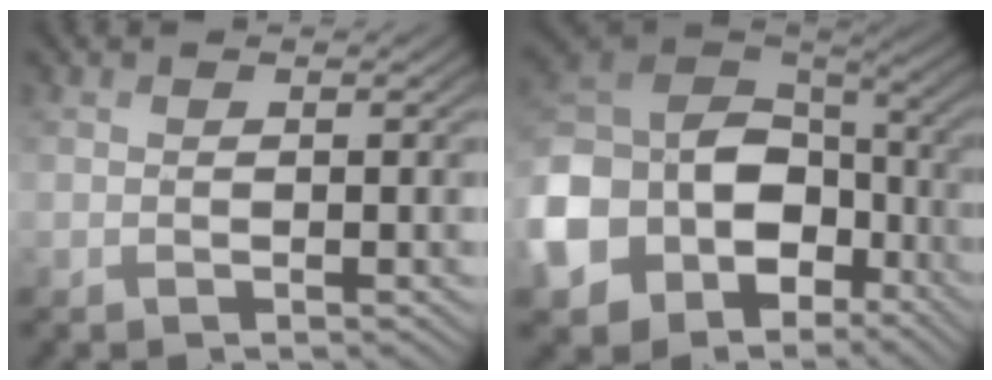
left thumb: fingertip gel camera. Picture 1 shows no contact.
{"total": 16.4, "force": [-6.0, 12.4, 9.0], "torque": [-0.256, -0.034, -0.112]}